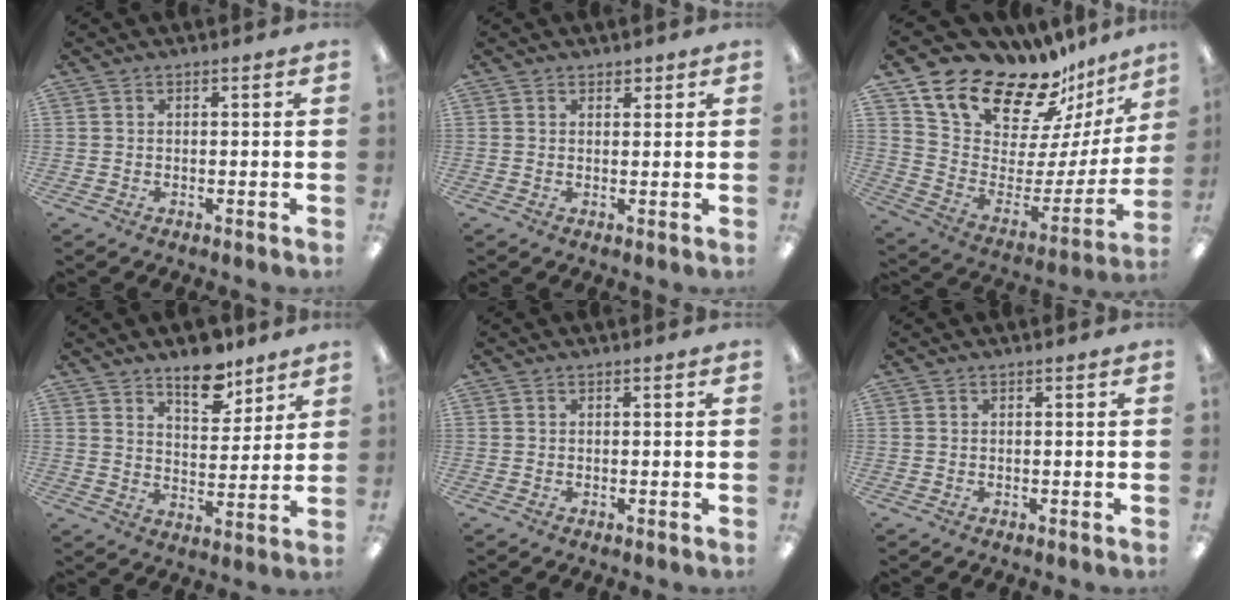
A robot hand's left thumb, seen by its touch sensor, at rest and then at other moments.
{"total": 1.6, "force": [1.3, 1.0, 0.3], "torque": [0.002, -0.002, 0.021]}
{"total": 19.9, "force": [16.5, 7.6, 8.1], "torque": [-0.138, -0.138, 0.295]}
{"total": 10.3, "force": [8.1, 4.6, 4.3], "torque": [-0.035, -0.058, 0.138]}
{"total": 0.0}
{"total": 0.0}